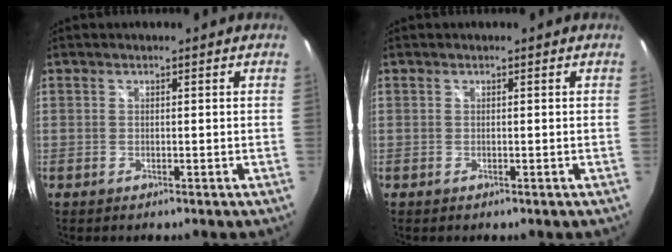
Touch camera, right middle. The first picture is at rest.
{"total": 0.0}